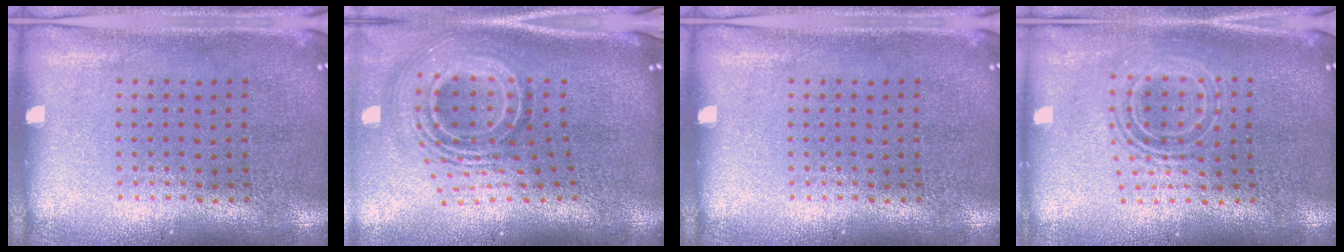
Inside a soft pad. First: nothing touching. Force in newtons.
{"total": 2.5, "press": 1.6, "slide": 1.9}
{"total": 0.0}
{"total": 1.7, "press": 1.3, "slide": 1.0}